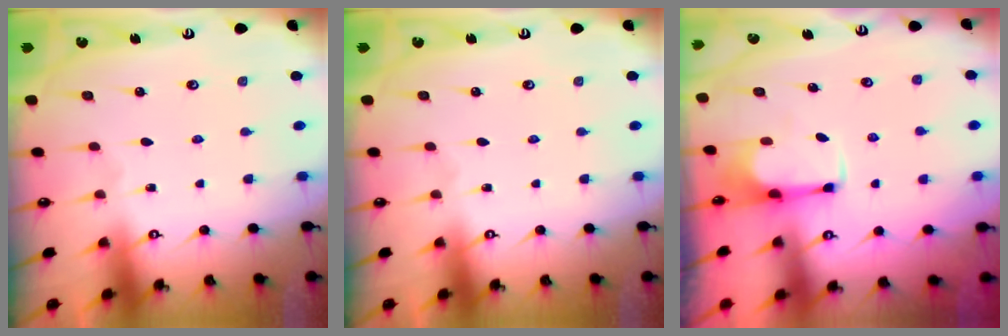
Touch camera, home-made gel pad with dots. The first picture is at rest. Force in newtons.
{"total": 0.0}
{"total": 2.6, "press": 2.4, "slide": 1.1}